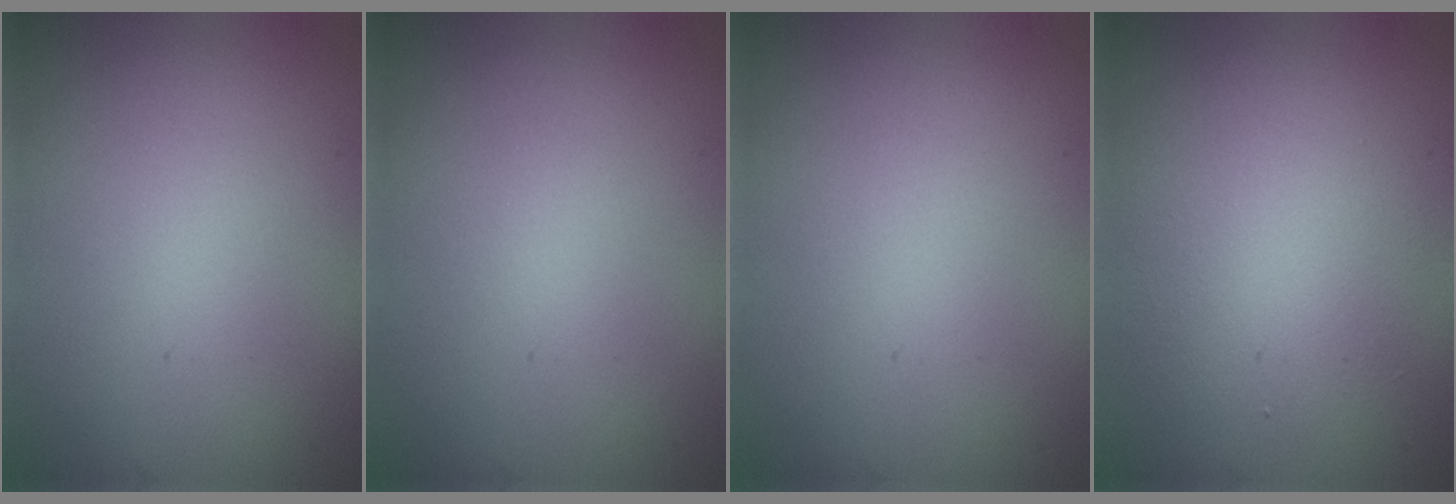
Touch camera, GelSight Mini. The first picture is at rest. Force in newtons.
{"total": 0.0}
{"total": 0.0}
{"total": 4.2, "press": 4.2, "slide": 0.0}